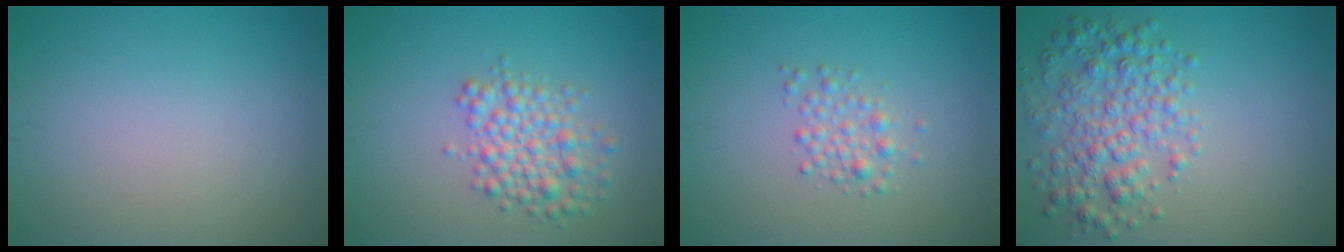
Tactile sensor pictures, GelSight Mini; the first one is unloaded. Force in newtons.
{"total": 3.8, "press": 3.8, "slide": 0.1}
{"total": 1.8, "press": 1.8, "slide": 0.0}
{"total": 4.8, "press": 4.8, "slide": 0.1}